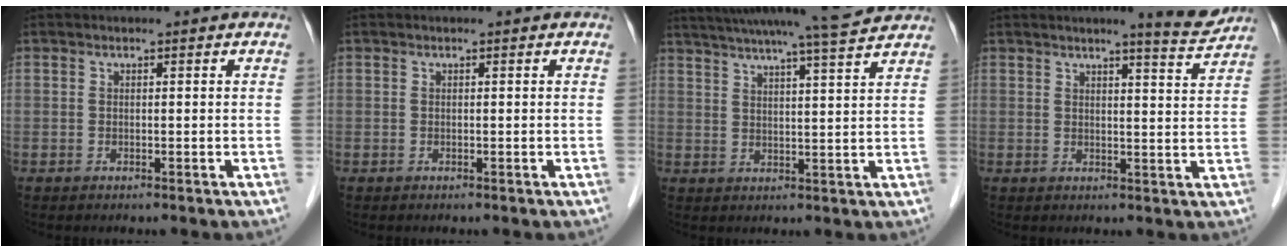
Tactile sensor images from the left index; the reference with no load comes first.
{"total": 0.0}
{"total": 13.9, "force": [12.7, -1.0, 5.6], "torque": [-0.102, -0.003, 0.177]}
{"total": 4.9, "force": [4.5, -0.4, 1.8], "torque": [-0.033, -0.023, 0.053]}